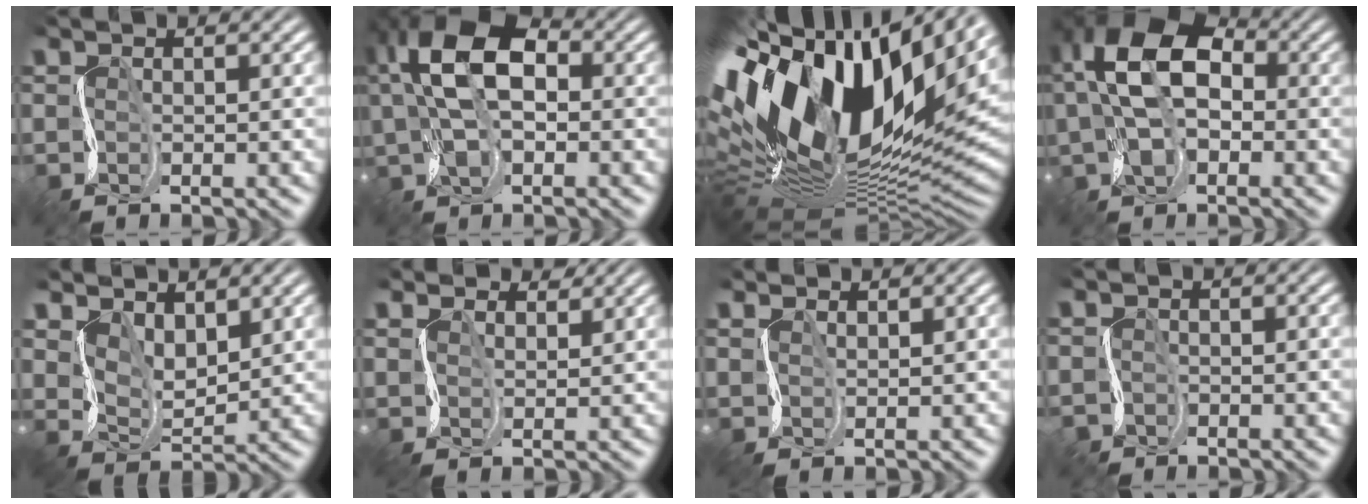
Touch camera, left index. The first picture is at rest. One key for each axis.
{"total": 9.2, "fx": 2.0, "fy": 5.3, "fz": 7.3, "tx": -0.137, "ty": 0.018, "tz": 0.027}
{"total": 17.8, "fx": 6.0, "fy": 9.0, "fz": 14.1, "tx": -0.280, "ty": 0.021, "tz": 0.096}
{"total": 9.9, "fx": 1.4, "fy": 6.4, "fz": 7.4, "tx": -0.142, "ty": 0.012, "tz": 0.021}
{"total": 3.8, "fx": 2.8, "fy": 2.0, "fz": 1.8, "tx": -0.051, "ty": -0.008, "tz": 0.052}
{"total": 2.9, "fx": 2.8, "fy": 0.9, "fz": 0.2, "tx": -0.015, "ty": 0.003, "tz": 0.046}
{"total": 1.8, "fx": 1.7, "fy": 0.0, "fz": -0.4, "tx": 0.003, "ty": 0.004, "tz": 0.040}
{"total": 0.7, "fx": -0.4, "fy": 0.5, "fz": -0.3, "tx": 0.008, "ty": -0.003, "tz": -0.008}